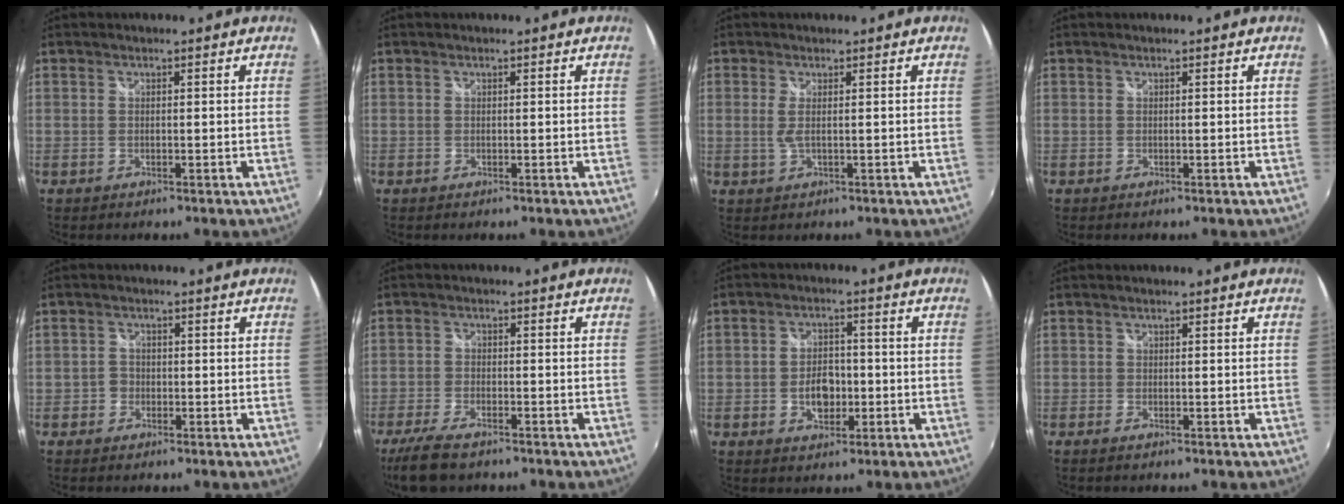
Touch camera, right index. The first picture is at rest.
{"total": 0.0}
{"total": 1.7, "force": [0.2, 0.1, 1.7], "torque": [-0.034, -0.003, 0.002]}
{"total": 0.0}
{"total": 2.0, "force": [-1.1, 1.7, 0.2], "torque": [-0.005, 0.005, -0.020]}
{"total": 8.0, "force": [-6.1, 2.5, 4.5], "torque": [-0.118, -0.020, -0.114]}
{"total": 5.7, "force": [-1.4, 3.8, 4.0], "torque": [-0.075, 0.005, -0.019]}
{"total": 0.7, "force": [-0.5, 0.3, 0.3], "torque": [-0.007, -0.004, -0.012]}